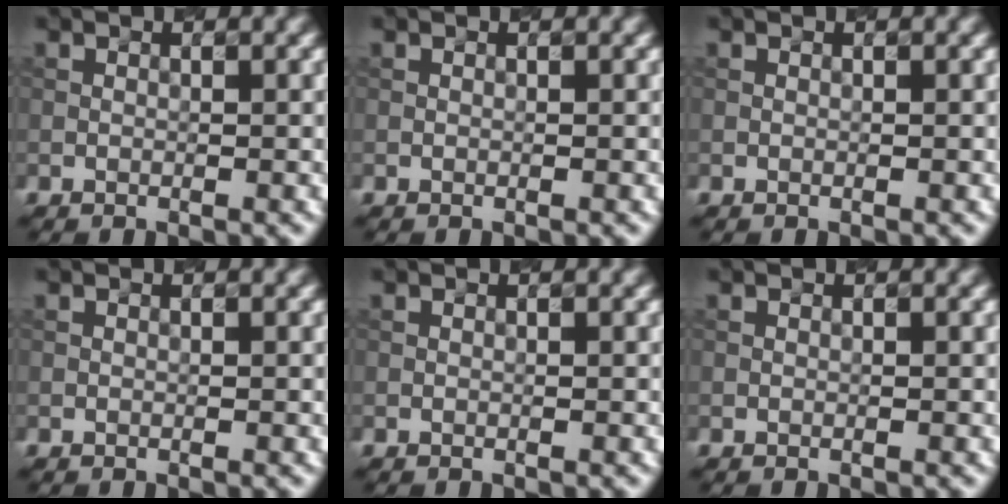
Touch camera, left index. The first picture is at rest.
{"total": 0.0}
{"total": 0.0}
{"total": 0.0}
{"total": 0.0}
{"total": 0.0}